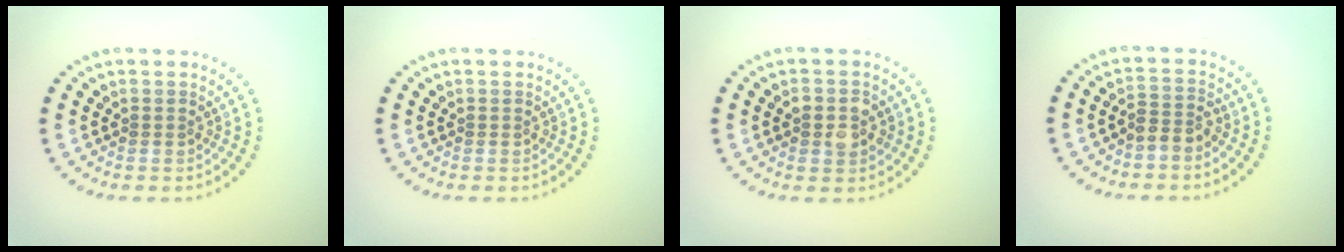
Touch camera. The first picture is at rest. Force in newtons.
{"total": 0.0}
{"total": 2.5, "press": 2.5, "slide": 0.2}
{"total": 2.0, "press": 1.6, "slide": 1.2}